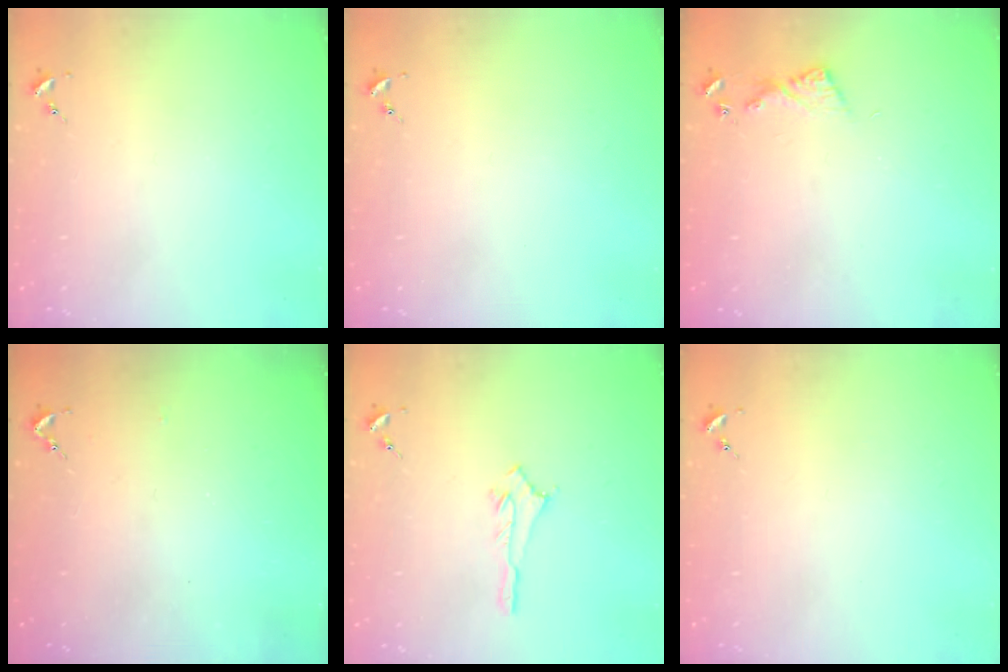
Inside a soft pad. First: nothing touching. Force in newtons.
{"total": 0.0}
{"total": 6.1, "press": 6.1, "slide": 0.6}
{"total": 2.6, "press": 2.5, "slide": 0.3}
{"total": 2.9, "press": 2.9, "slide": 0.2}
{"total": 0.0}